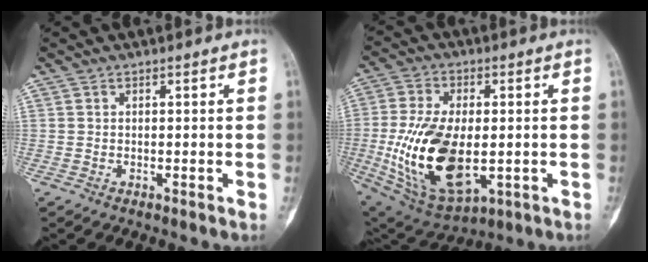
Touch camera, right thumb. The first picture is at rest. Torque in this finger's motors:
{"motor_torque": [2.62, 1.85, 1.20, -1.58, 0.40]}